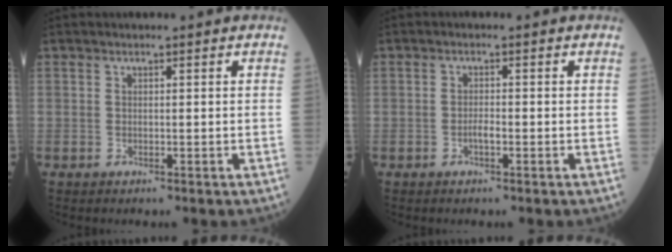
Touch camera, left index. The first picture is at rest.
{"total": 1.5, "force": [-1.1, 0.3, 1.0], "torque": [-0.020, -0.003, -0.020]}